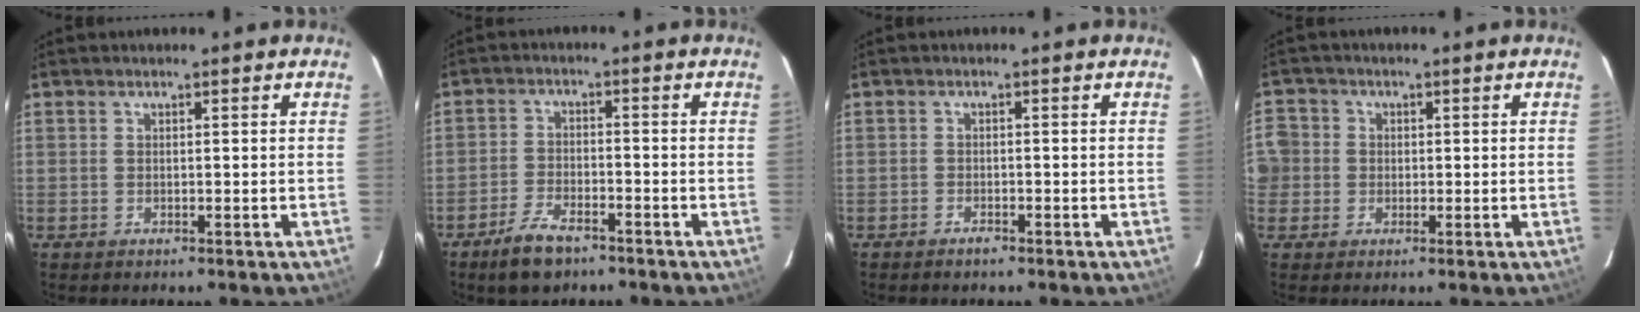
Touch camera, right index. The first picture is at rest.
{"total": 6.9, "force": [-5.0, 2.9, 3.8], "torque": [-0.096, -0.003, -0.091]}
{"total": 1.4, "force": [-1.2, 0.5, 0.5], "torque": [-0.015, 0.001, -0.026]}
{"total": 6.6, "force": [-1.4, 6.3, 1.5], "torque": [-0.031, 0.025, -0.030]}